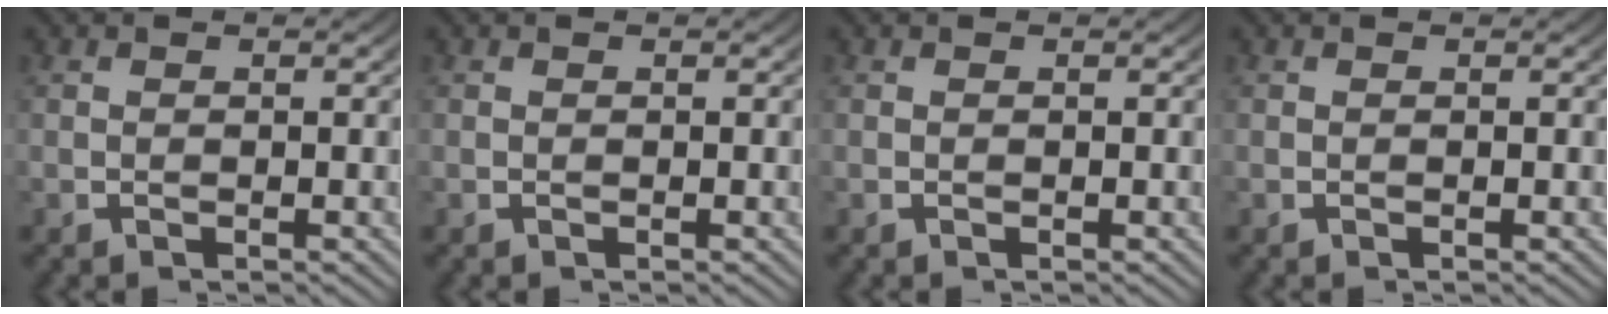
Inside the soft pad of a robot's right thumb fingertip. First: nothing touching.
{"total": 0.0}
{"total": 0.0}
{"total": 0.0}